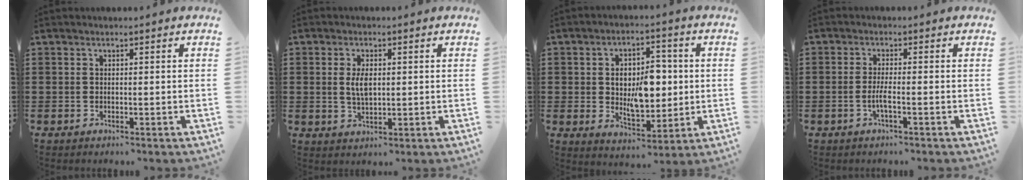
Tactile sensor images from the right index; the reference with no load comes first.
{"total": 4.0, "force": [0.5, 1.9, 3.5], "torque": [-0.071, 0.008, 0.007]}
{"total": 8.2, "force": [0.6, 4.7, 6.7], "torque": [-0.108, 0.008, 0.007]}
{"total": 2.7, "force": [-1.0, 0.3, 2.5], "torque": [-0.060, -0.006, -0.023]}